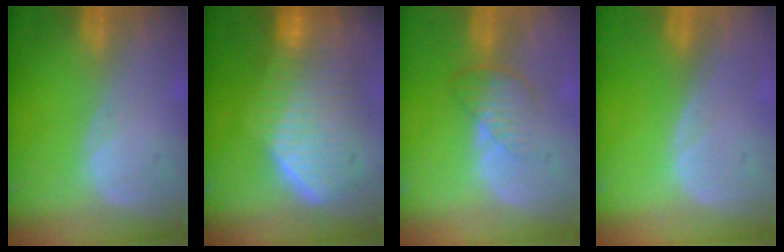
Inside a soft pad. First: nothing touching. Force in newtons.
{"total": 10.3, "press": 9.1, "slide": 4.8}
{"total": 3.8, "press": 3.4, "slide": 1.6}
{"total": 0.0}